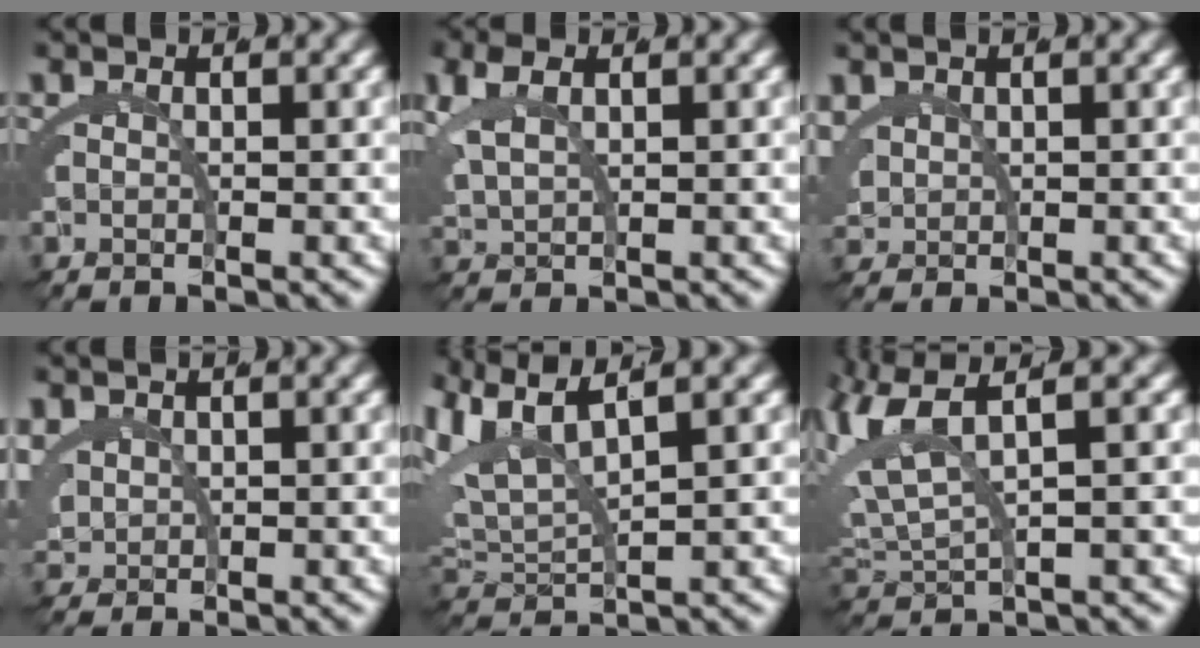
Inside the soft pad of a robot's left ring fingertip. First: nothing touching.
{"total": 2.7, "force": [2.0, 1.1, 1.5], "torque": [-0.038, 0.005, 0.041]}
{"total": 2.9, "force": [1.0, 2.5, 1.3], "torque": [-0.039, -0.008, 0.024]}
{"total": 3.3, "force": [1.2, 2.7, 1.4], "torque": [-0.044, -0.009, 0.030]}
{"total": 5.7, "force": [3.4, 2.4, 3.9], "torque": [-0.112, 0.001, 0.068]}
{"total": 5.3, "force": [2.4, 2.0, 4.3], "torque": [-0.104, 0.001, 0.053]}